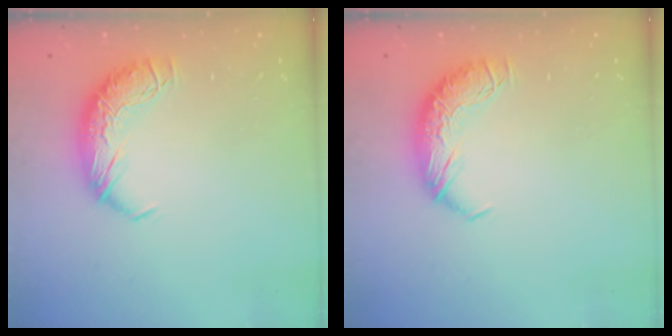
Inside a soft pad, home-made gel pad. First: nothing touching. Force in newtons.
{"total": 0.0}